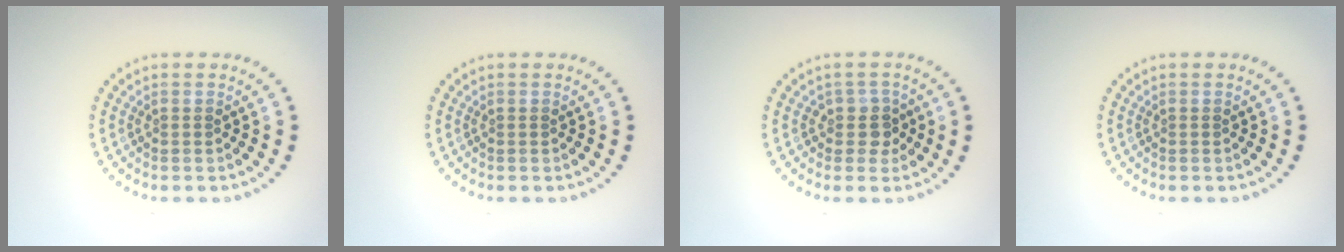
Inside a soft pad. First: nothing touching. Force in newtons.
{"total": 0.0}
{"total": 2.1, "press": 1.8, "slide": 1.1}
{"total": 0.0}